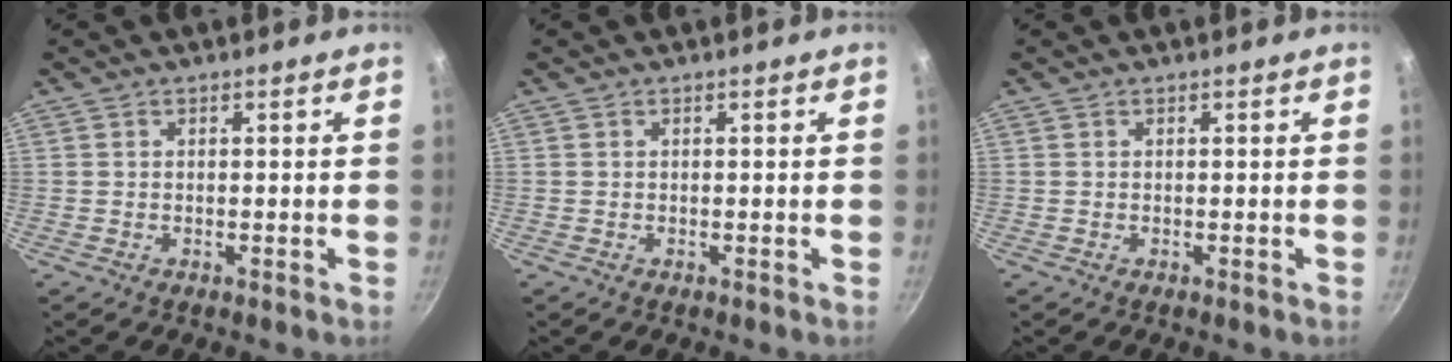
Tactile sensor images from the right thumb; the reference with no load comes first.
{"total": 0.0}
{"total": 0.0}